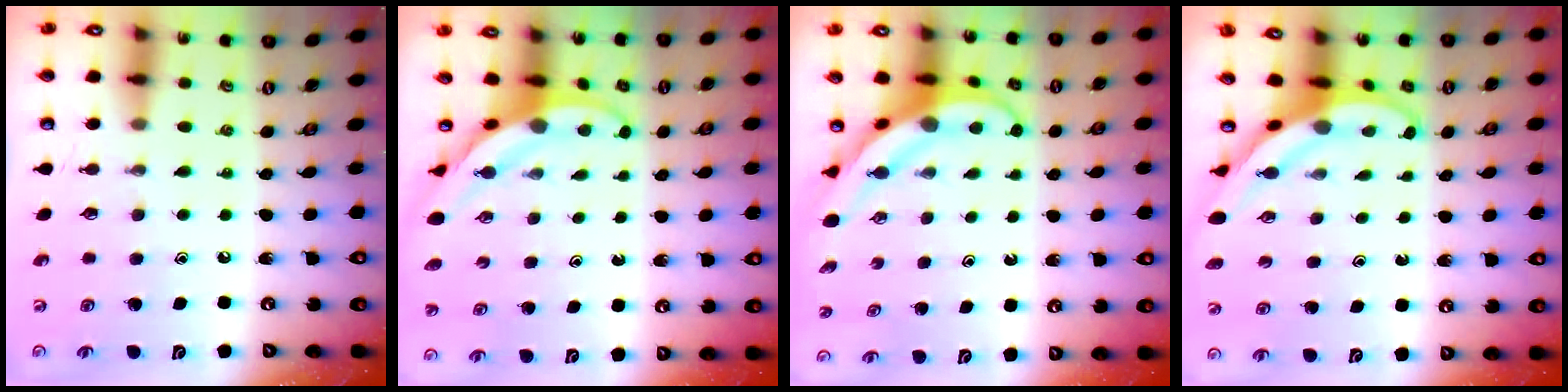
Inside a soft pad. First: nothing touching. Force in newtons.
{"total": 3.7, "press": 3.7, "slide": 0.1}
{"total": 5.8, "press": 5.8, "slide": 0.5}
{"total": 3.9, "press": 3.9, "slide": 0.2}